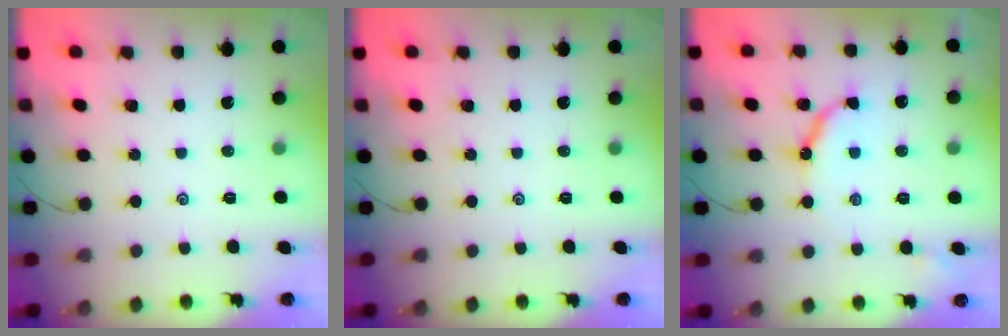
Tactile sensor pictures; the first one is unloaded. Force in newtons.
{"total": 0.0}
{"total": 9.9, "press": 9.9, "slide": 0.7}